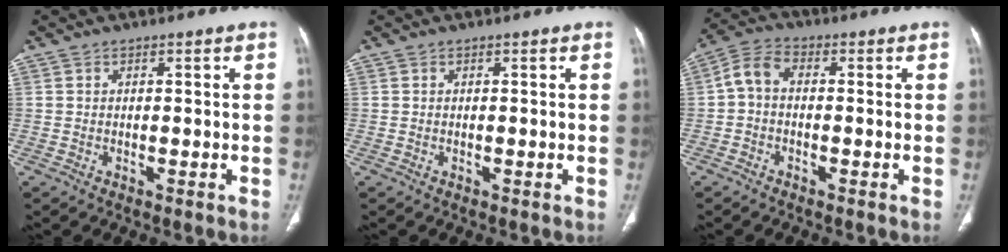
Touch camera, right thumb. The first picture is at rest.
{"total": 0.0}
{"total": 5.0, "force": [-0.3, 3.2, 3.8], "torque": [-0.071, 0.019, -0.018]}